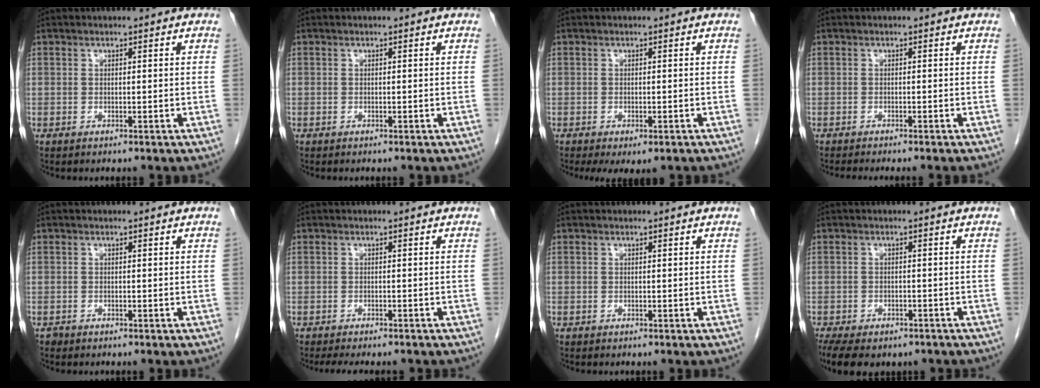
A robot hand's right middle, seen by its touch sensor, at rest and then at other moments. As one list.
[{"total": 0.0}, {"total": 4.2, "force": [-2.8, 1.6, 2.6], "torque": [-0.034, -0.010, -0.039]}, {"total": 4.6, "force": [-4.0, -0.4, 2.2], "torque": [-0.017, -0.006, -0.058]}, {"total": 0.5, "force": [-0.5, 0.3, 0.0], "torque": [-0.007, 0.000, -0.010]}, {"total": 7.9, "force": [-6.9, 1.7, 3.4], "torque": [-0.047, -0.010, -0.089]}, {"total": 0.0}, {"total": 11.7, "force": [-8.4, 5.6, 5.8], "torque": [-0.117, -0.004, -0.112]}]